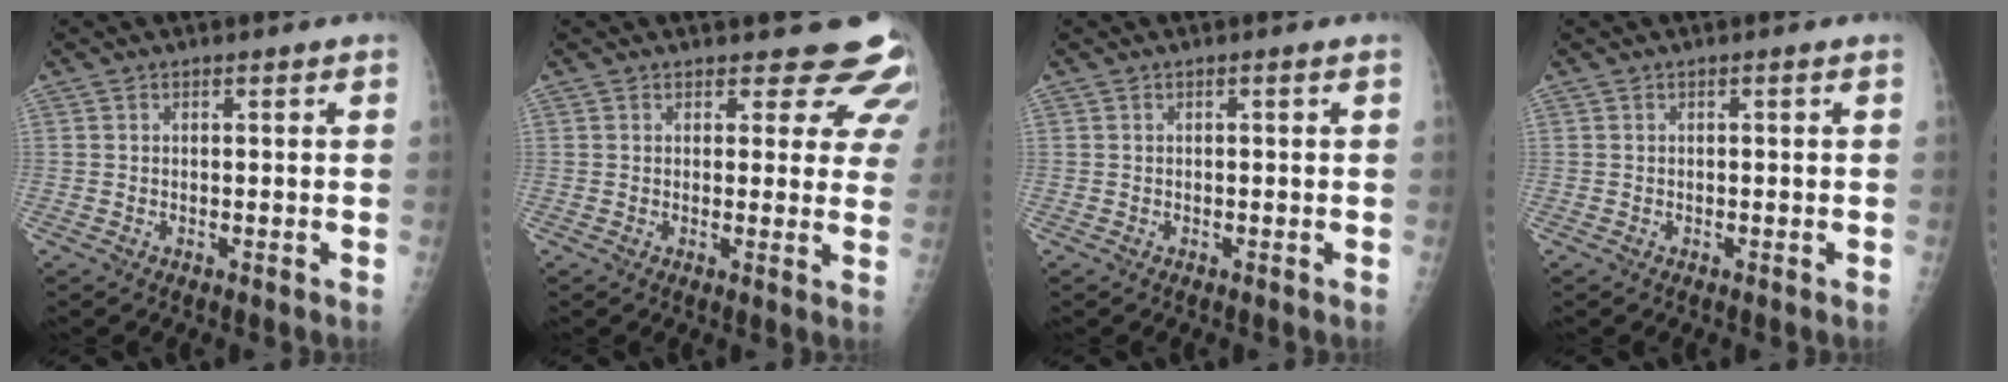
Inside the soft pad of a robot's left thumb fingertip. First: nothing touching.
{"total": 9.0, "force": [7.8, 4.2, 1.9], "torque": [0.030, -0.041, 0.061]}
{"total": 0.0}
{"total": 0.0}